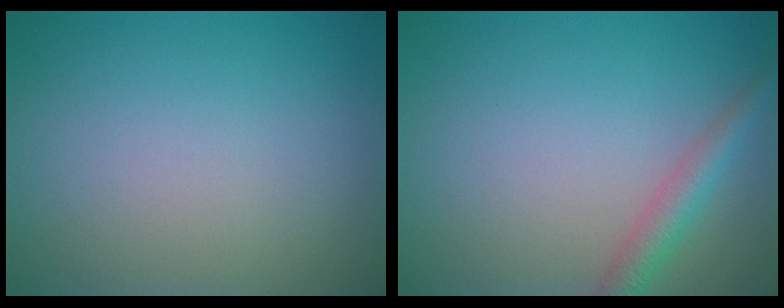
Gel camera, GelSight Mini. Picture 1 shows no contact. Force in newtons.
{"total": 2.7, "press": 2.7, "slide": 0.1}